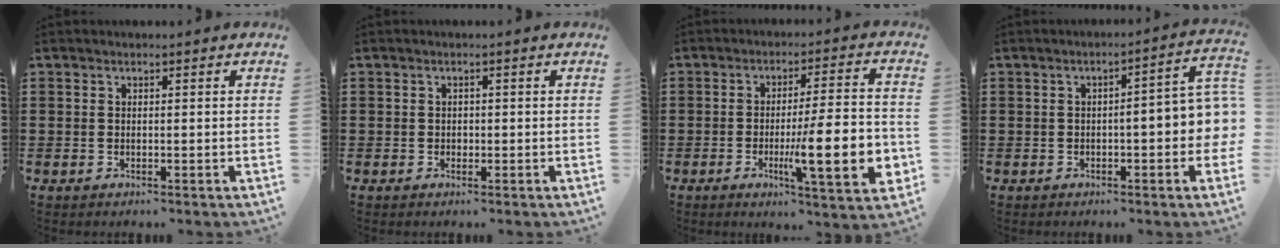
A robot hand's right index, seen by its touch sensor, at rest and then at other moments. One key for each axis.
{"total": 0.6, "fx": -0.1, "fy": 0.6, "fz": 0.3, "tx": -0.008, "ty": 0.002, "tz": -0.002}
{"total": 13.7, "fx": -3.2, "fy": 2.9, "fz": 13.0, "tx": -0.199, "ty": -0.014, "tz": -0.056}
{"total": 6.1, "fx": -0.9, "fy": 1.3, "fz": 5.8, "tx": -0.086, "ty": -0.005, "tz": -0.019}